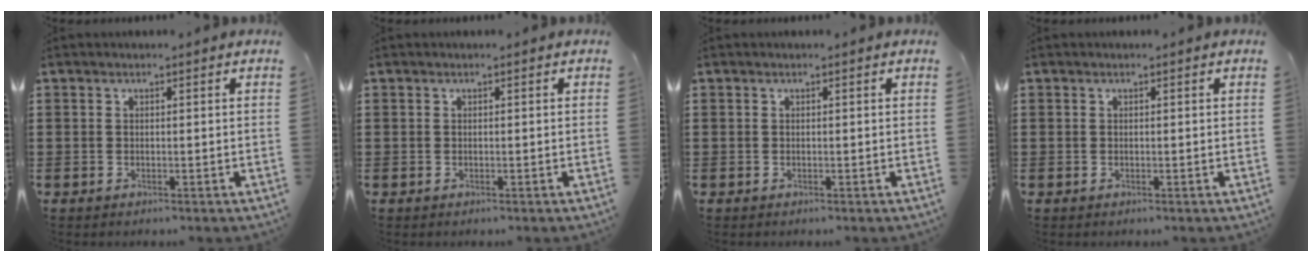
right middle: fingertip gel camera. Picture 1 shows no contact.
{"total": 0.0}
{"total": 0.0}
{"total": 0.0}